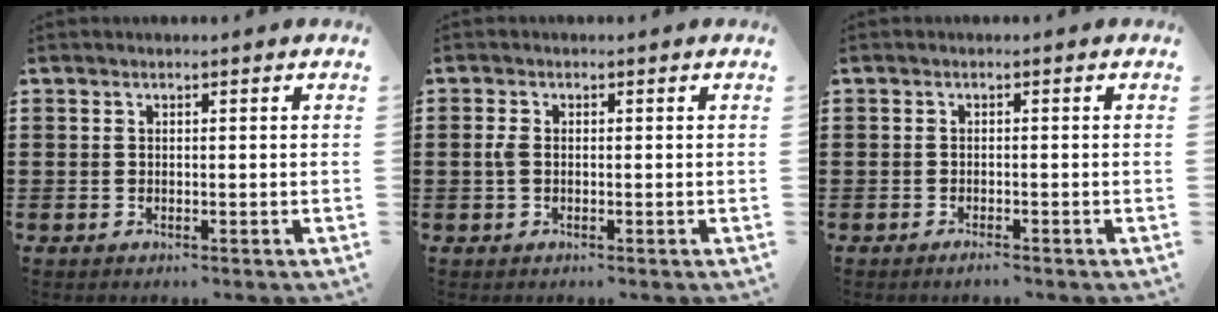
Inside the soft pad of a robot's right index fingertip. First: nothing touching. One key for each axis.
{"total": 1.9, "fx": -0.1, "fy": 1.1, "fz": 1.6, "tx": -0.048, "ty": 0.000, "tz": -0.008}
{"total": 1.0, "fx": -0.9, "fy": 0.1, "fz": 0.5, "tx": -0.011, "ty": -0.005, "tz": -0.017}